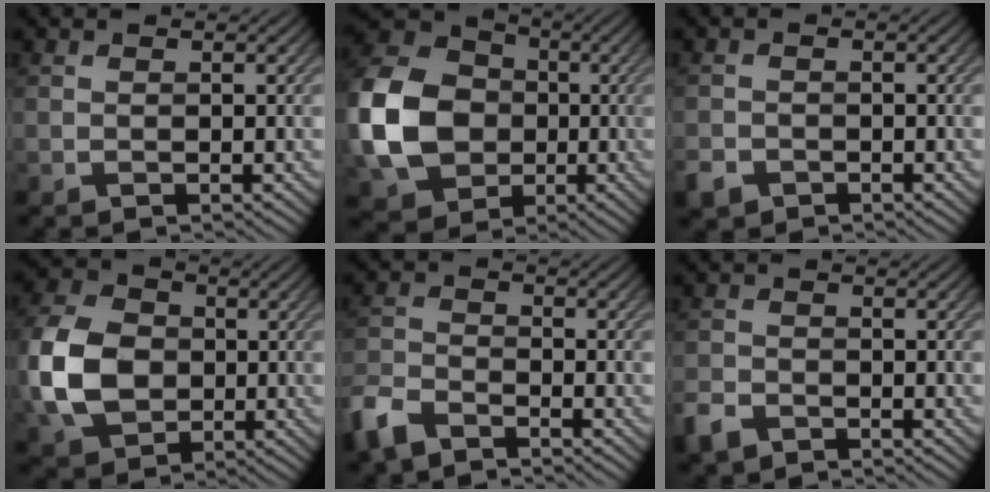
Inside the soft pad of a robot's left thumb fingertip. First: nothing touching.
{"total": 14.7, "force": [-1.9, 11.9, 8.4], "torque": [-0.228, 0.001, -0.047]}
{"total": 2.3, "force": [-1.6, 1.6, 0.7], "torque": [-0.017, -0.008, -0.038]}
{"total": 11.7, "force": [-1.3, 9.0, 7.5], "torque": [-0.199, -0.001, -0.032]}
{"total": 6.0, "force": [-4.8, 2.5, 2.8], "torque": [-0.067, -0.008, -0.112]}
{"total": 3.2, "force": [-2.4, 1.7, 1.1], "torque": [-0.026, -0.007, -0.058]}